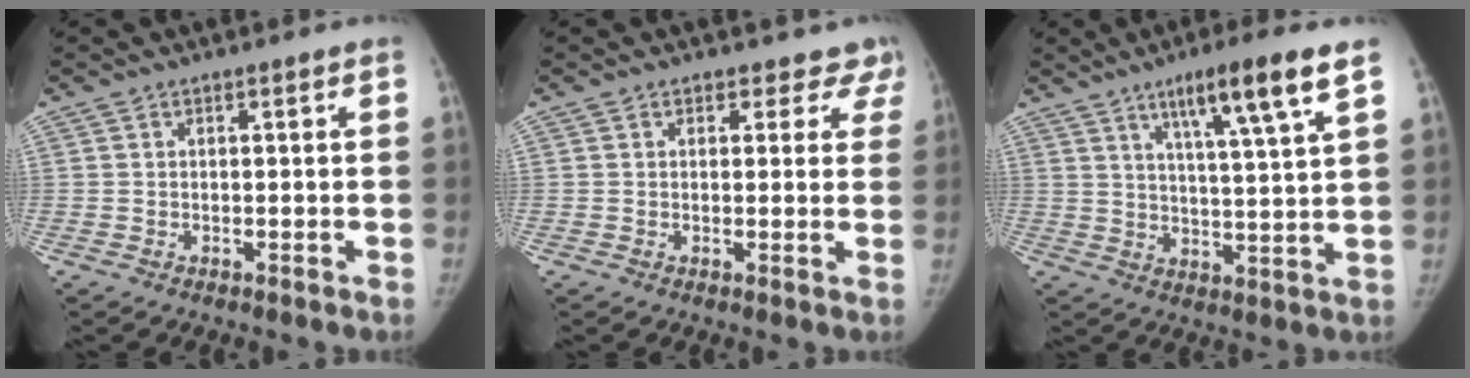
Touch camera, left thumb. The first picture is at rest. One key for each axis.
{"total": 5.1, "fx": 4.1, "fy": 2.9, "fz": -0.3, "tx": 0.053, "ty": -0.016, "tz": 0.021}
{"total": 11.7, "fx": 6.7, "fy": 0.6, "fz": 9.6, "tx": -0.157, "ty": -0.028, "tz": 0.107}